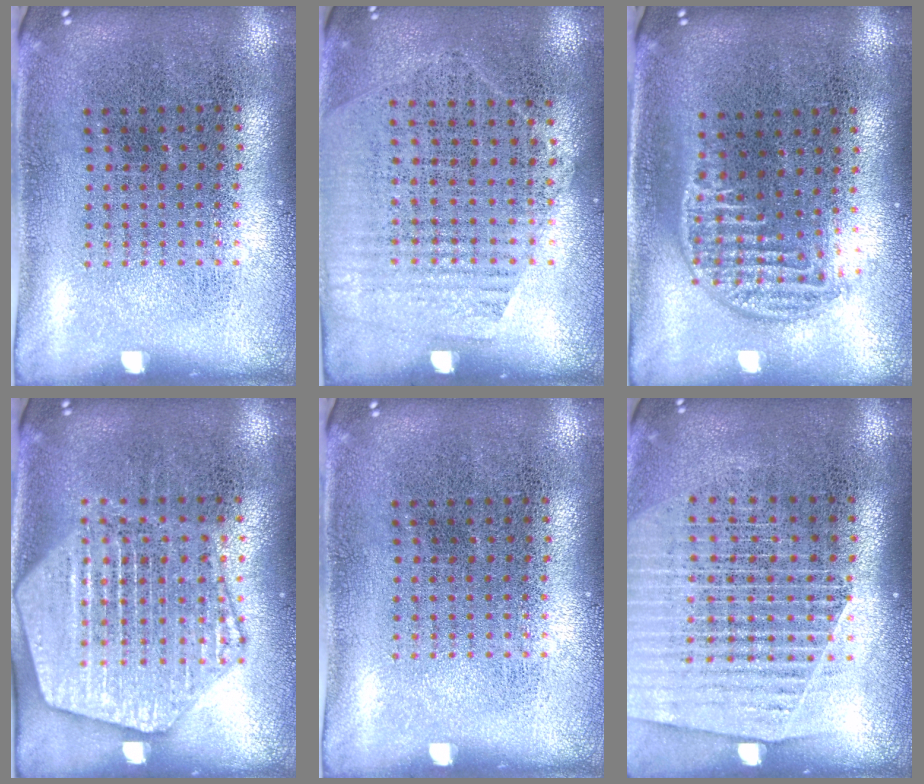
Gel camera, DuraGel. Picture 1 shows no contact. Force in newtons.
{"total": 1.2, "press": 1.0, "slide": 0.7}
{"total": 1.3, "press": 1.1, "slide": 0.7}
{"total": 2.5, "press": 2.5, "slide": 0.2}
{"total": 0.0}
{"total": 1.7, "press": 1.6, "slide": 0.5}